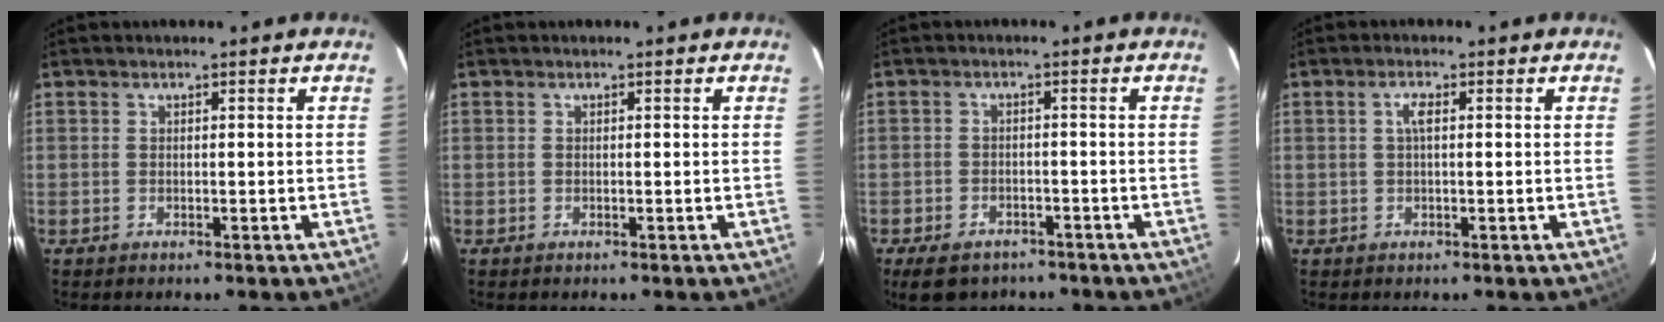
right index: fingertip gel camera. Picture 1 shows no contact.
{"total": 0.0}
{"total": 7.9, "force": [-5.8, 4.4, 3.1], "torque": [-0.077, -0.001, -0.084]}
{"total": 1.9, "force": [0.3, 0.4, 1.8], "torque": [-0.037, 0.005, 0.004]}